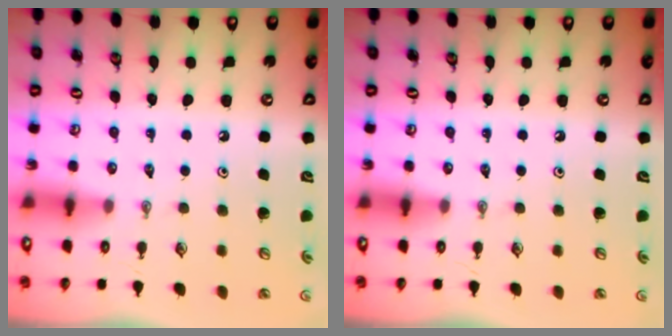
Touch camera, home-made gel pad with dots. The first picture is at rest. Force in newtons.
{"total": 0.0}